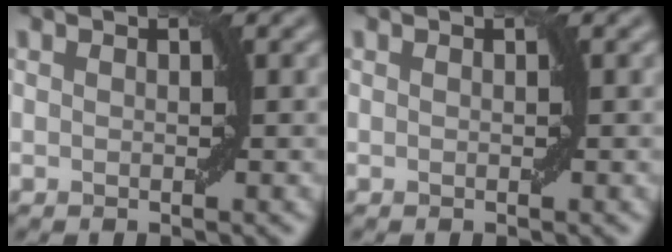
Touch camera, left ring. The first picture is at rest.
{"total": 0.0}